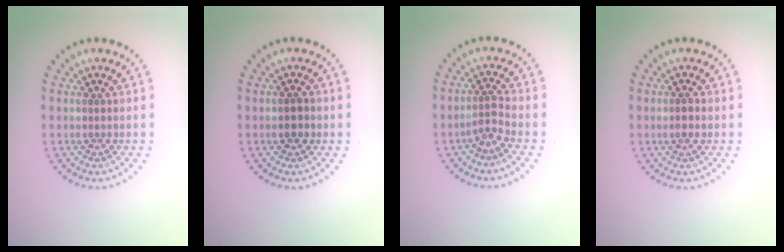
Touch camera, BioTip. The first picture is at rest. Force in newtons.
{"total": 1.6, "press": 1.6, "slide": 0.1}
{"total": 1.9, "press": 1.3, "slide": 1.4}
{"total": 1.3, "press": 1.3, "slide": 0.3}